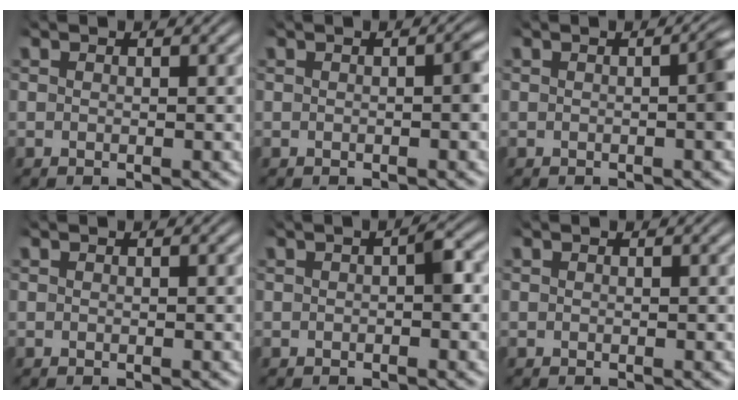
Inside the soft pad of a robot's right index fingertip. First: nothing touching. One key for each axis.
{"total": 0.8, "fx": -0.2, "fy": 0.0, "fz": 0.8, "tx": -0.007, "ty": 0.004, "tz": -0.005}
{"total": 2.1, "fx": -0.2, "fy": 0.2, "fz": 2.1, "tx": -0.018, "ty": 0.009, "tz": -0.006}
{"total": 0.0}
{"total": 1.2, "fx": -0.1, "fy": 0.1, "fz": 1.2, "tx": -0.017, "ty": 0.000, "tz": 0.000}
{"total": 0.0}